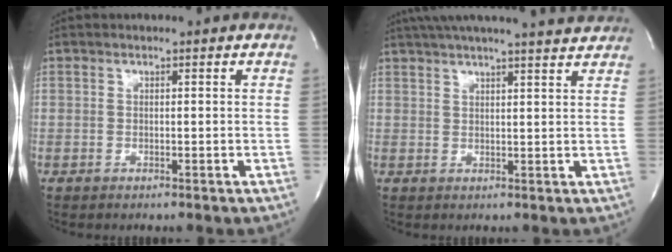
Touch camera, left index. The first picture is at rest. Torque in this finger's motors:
{"motor_torque": [0.54, -0.53, 0.06, 0.04]}